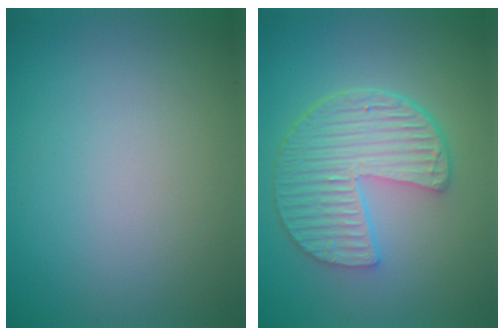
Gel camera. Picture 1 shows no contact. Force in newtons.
{"total": 6.6, "press": 4.8, "slide": 4.4}